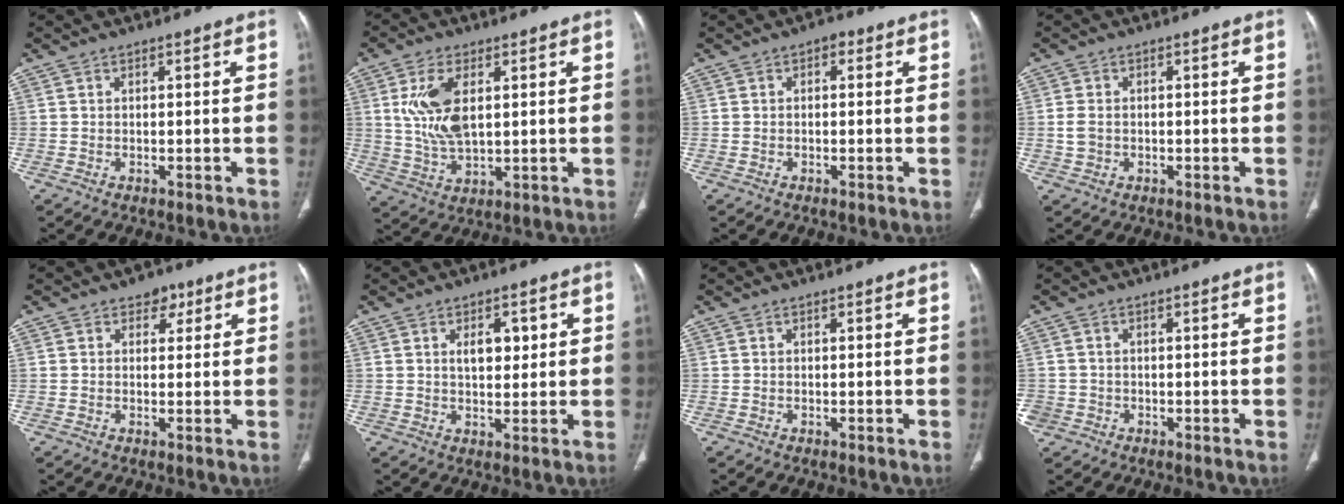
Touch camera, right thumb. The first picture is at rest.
{"total": 10.4, "force": [2.4, 5.4, 8.6], "torque": [-0.173, -0.010, 0.052]}
{"total": 1.4, "force": [0.4, 1.0, 0.9], "torque": [0.001, 0.004, -0.004]}
{"total": 2.7, "force": [-0.3, 2.1, 1.6], "torque": [-0.036, 0.005, -0.004]}
{"total": 3.3, "force": [1.8, 2.4, 1.4], "torque": [0.011, -0.005, 0.020]}
{"total": 5.1, "force": [1.6, 2.8, 3.9], "torque": [-0.046, -0.008, 0.026]}
{"total": 0.0}
{"total": 2.9, "force": [-1.2, 2.6, 0.6], "torque": [-0.011, 0.010, -0.022]}